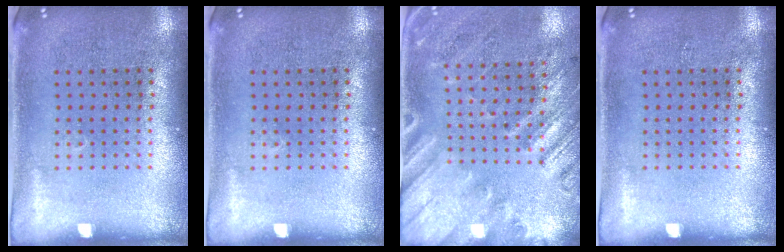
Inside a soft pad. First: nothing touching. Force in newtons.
{"total": 0.0}
{"total": 2.4, "press": 1.9, "slide": 1.6}
{"total": 0.0}